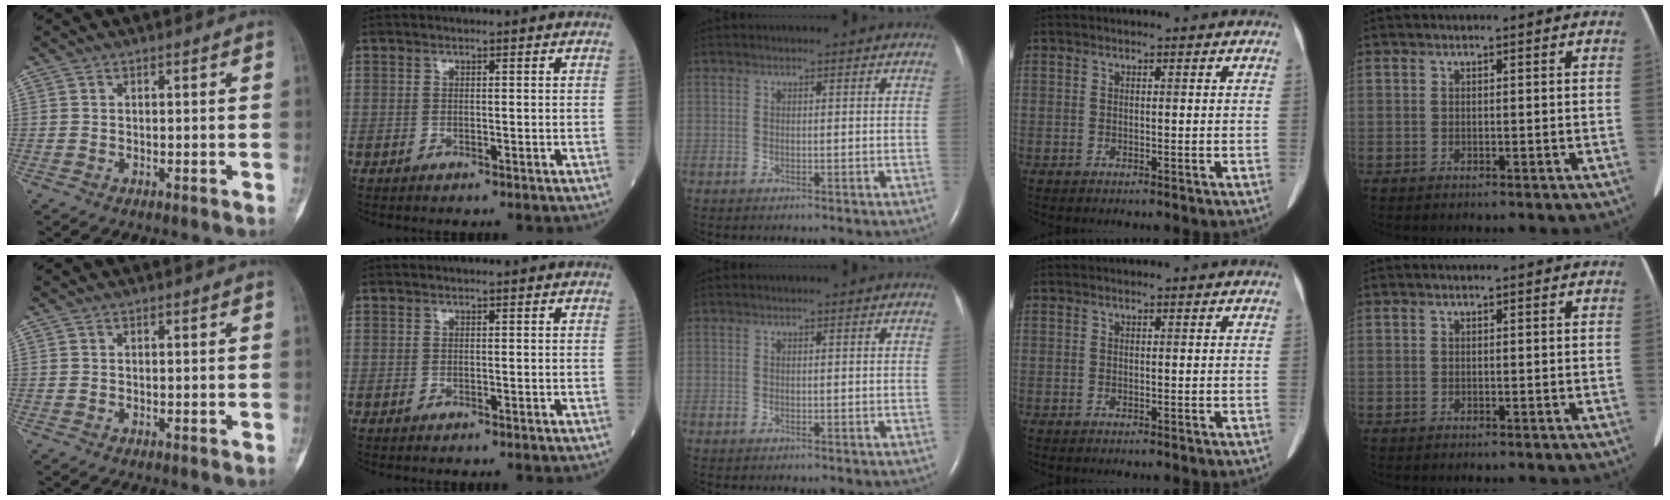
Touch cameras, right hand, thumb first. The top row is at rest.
{}